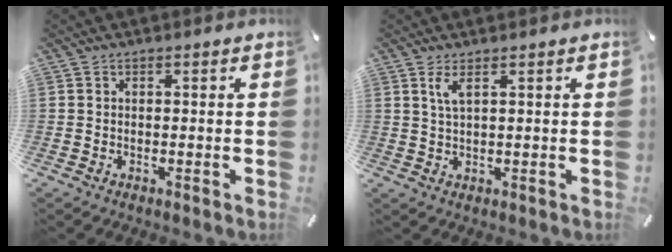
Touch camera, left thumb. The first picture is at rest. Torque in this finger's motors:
{"motor_torque": [0.57, 0.51, 0.70, -0.23, 0.00]}